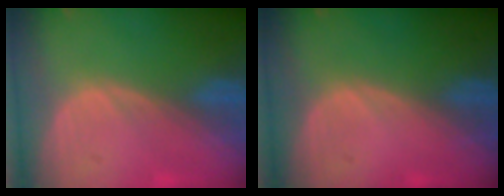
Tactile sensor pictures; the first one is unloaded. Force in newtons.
{"total": 0.0}